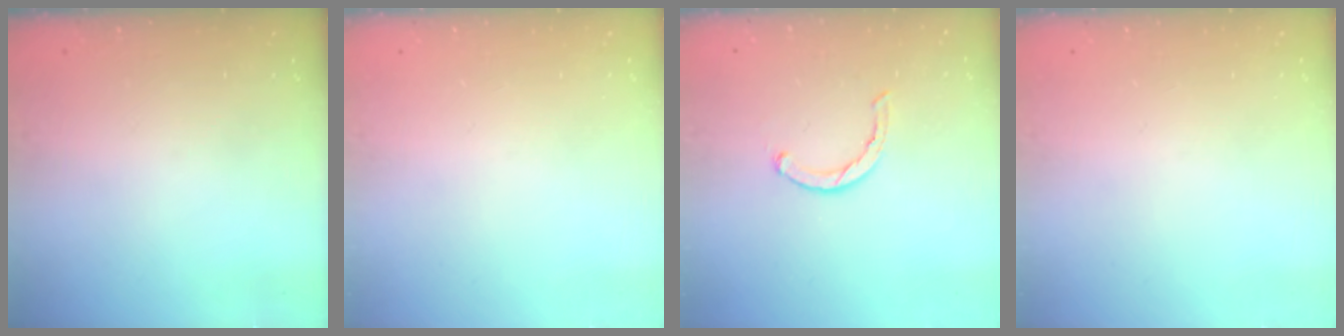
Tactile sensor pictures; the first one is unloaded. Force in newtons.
{"total": 0.0}
{"total": 2.3, "press": 2.2, "slide": 0.5}
{"total": 0.0}